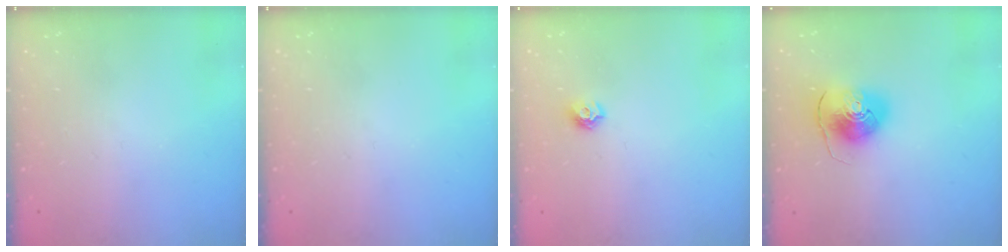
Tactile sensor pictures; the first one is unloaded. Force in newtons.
{"total": 0.0}
{"total": 7.2, "press": 7.1, "slide": 0.7}
{"total": 10.2, "press": 10.1, "slide": 1.5}